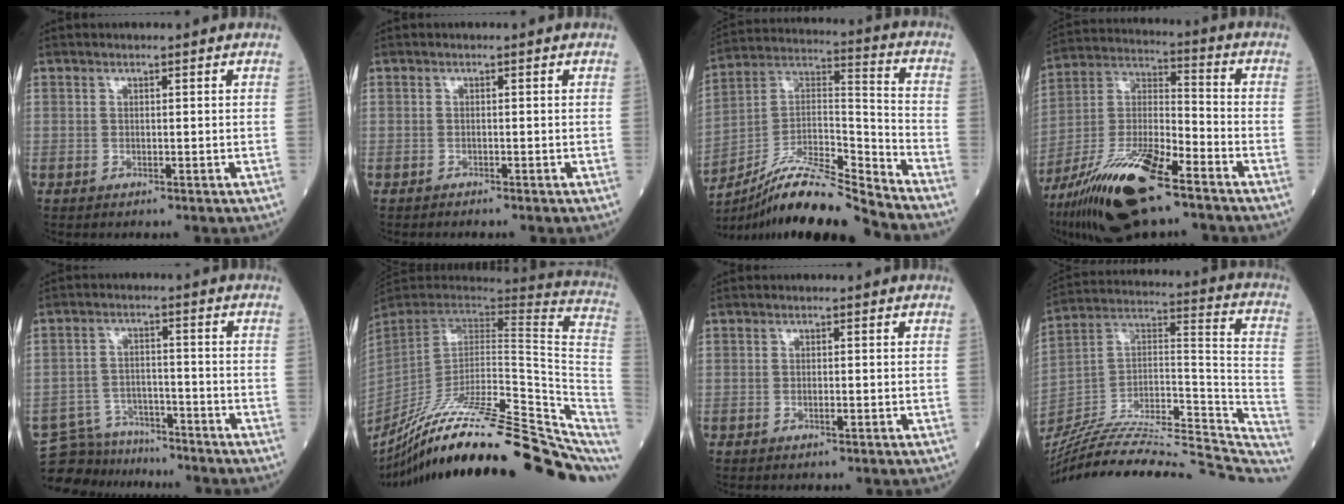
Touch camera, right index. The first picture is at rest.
{"total": 0.7, "force": [-0.7, 0.0, 0.2], "torque": [-0.004, -0.001, -0.013]}
{"total": 16.3, "force": [-14.5, -0.1, 7.3], "torque": [-0.134, 0.029, -0.260]}
{"total": 18.6, "force": [-11.8, 4.2, 13.7], "torque": [-0.296, -0.026, -0.218]}
{"total": 9.1, "force": [-8.5, 3.2, -0.3], "torque": [0.000, 0.022, -0.141]}
{"total": 34.6, "force": [-26.9, 4.6, 21.3], "torque": [-0.248, -0.040, -0.397]}
{"total": 1.0, "force": [-0.4, 0.2, 0.9], "torque": [-0.020, -0.001, -0.006]}
{"total": 34.2, "force": [-30.3, 5.4, 15.0], "torque": [-0.200, -0.010, -0.450]}